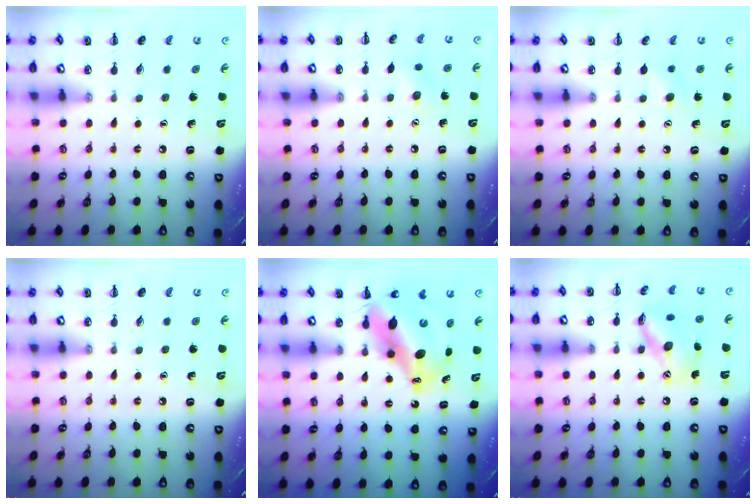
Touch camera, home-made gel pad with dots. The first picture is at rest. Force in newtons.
{"total": 5.9, "press": 5.7, "slide": 1.4}
{"total": 4.4, "press": 4.2, "slide": 1.0}
{"total": 0.0}
{"total": 13.3, "press": 12.9, "slide": 3.1}
{"total": 12.7, "press": 12.7, "slide": 1.4}